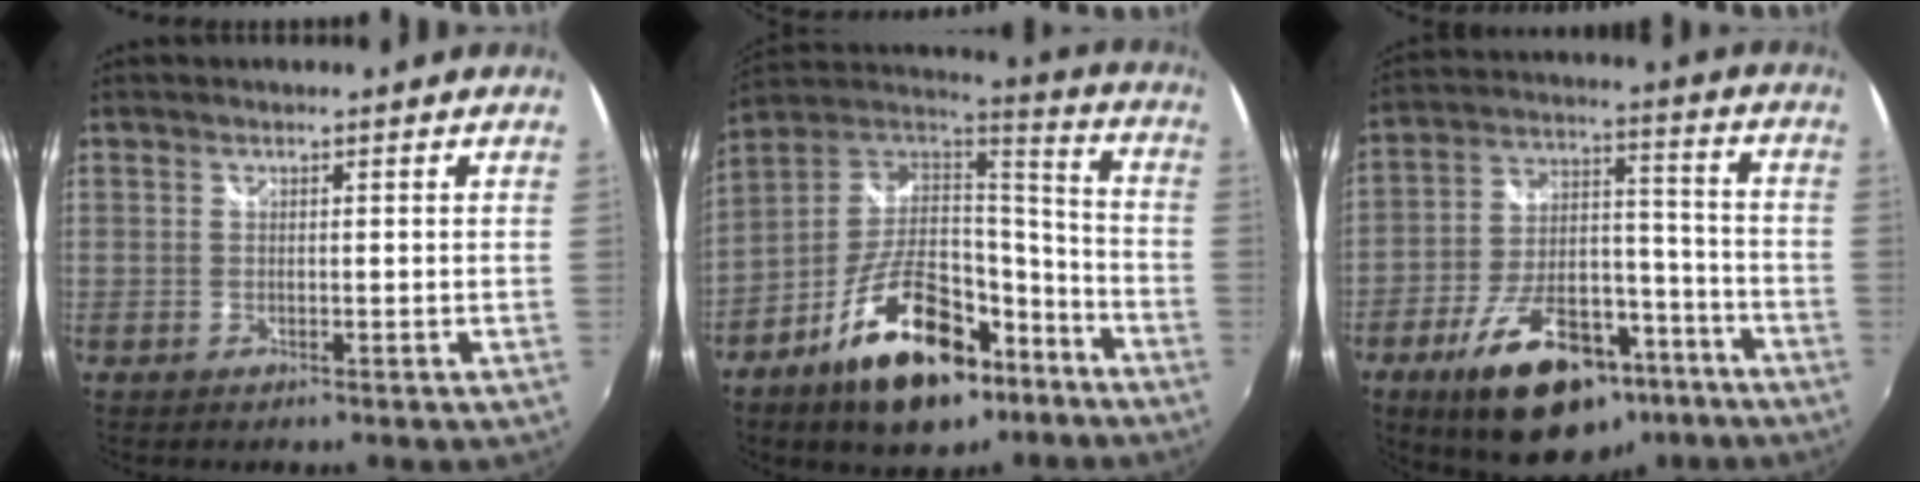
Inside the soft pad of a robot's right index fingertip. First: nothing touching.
{"total": 22.1, "force": [-11.2, 11.6, 15.1], "torque": [-0.275, 0.020, -0.170]}
{"total": 22.2, "force": [-13.5, 10.8, 14.0], "torque": [-0.244, 0.015, -0.197]}